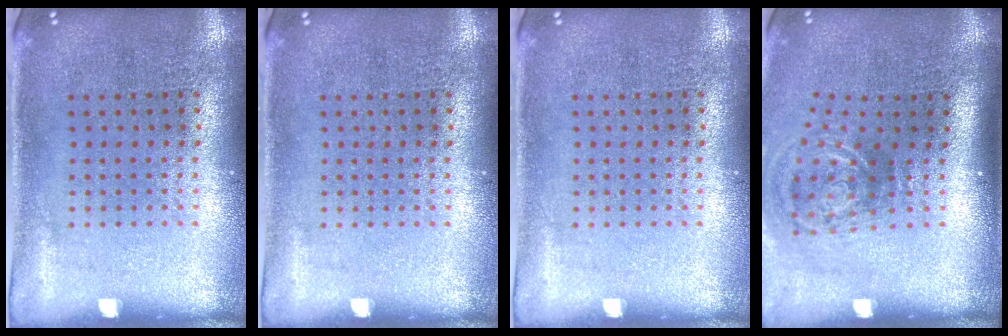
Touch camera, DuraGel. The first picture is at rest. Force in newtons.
{"total": 0.0}
{"total": 0.0}
{"total": 2.1, "press": 1.2, "slide": 1.7}